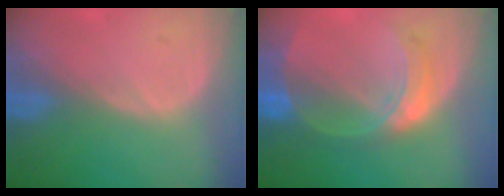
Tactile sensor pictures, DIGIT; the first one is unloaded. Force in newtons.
{"total": 7.6, "press": 6.6, "slide": 3.7}